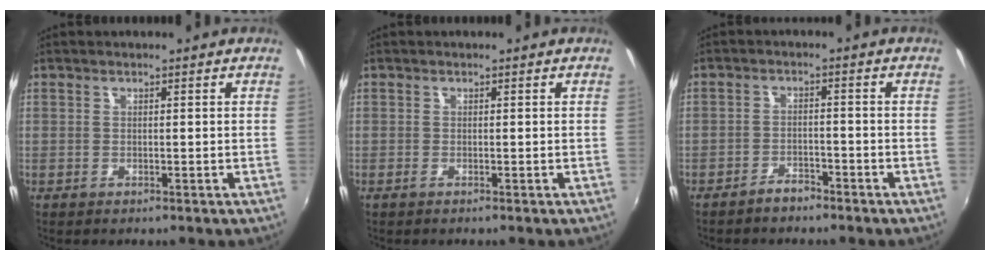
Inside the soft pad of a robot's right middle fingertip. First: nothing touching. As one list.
[{"total": 0.5, "force": [-0.4, 0.0, 0.3], "torque": [-0.005, -0.002, -0.010]}, {"total": 3.2, "force": [-2.8, 1.0, 0.9], "torque": [-0.032, 0.007, -0.044]}]